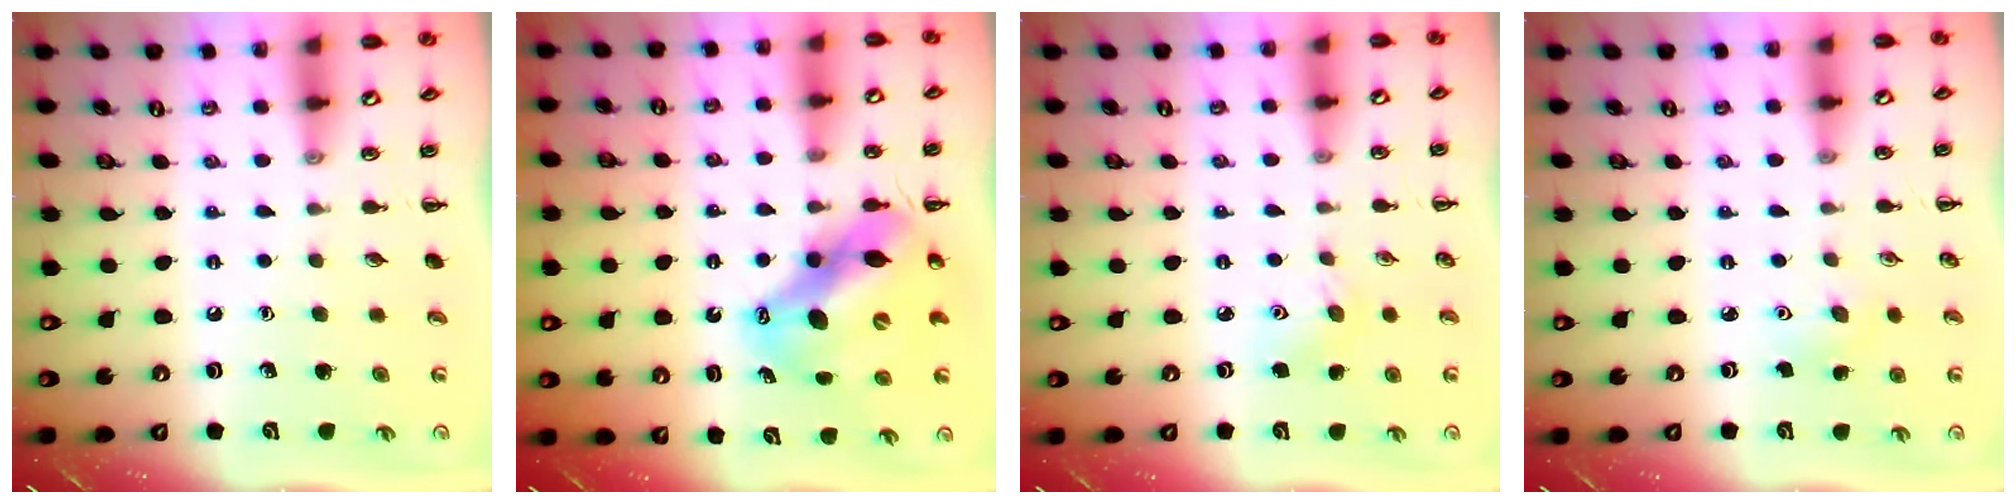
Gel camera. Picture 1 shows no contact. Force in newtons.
{"total": 13.5, "press": 13.1, "slide": 3.5}
{"total": 5.8, "press": 5.6, "slide": 1.5}
{"total": 4.1, "press": 3.9, "slide": 1.2}